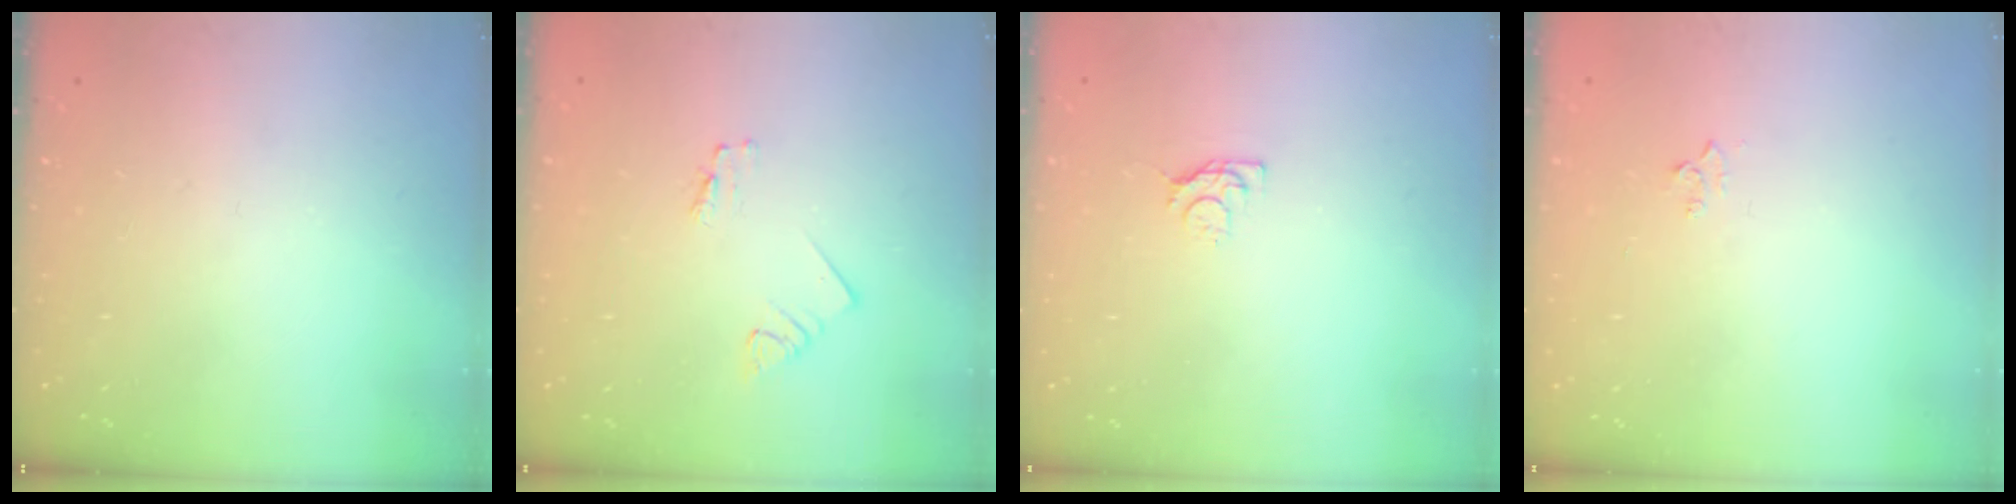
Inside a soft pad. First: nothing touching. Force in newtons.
{"total": 1.2, "press": 1.2, "slide": 0.1}
{"total": 3.4, "press": 3.4, "slide": 0.5}
{"total": 2.9, "press": 2.8, "slide": 0.4}